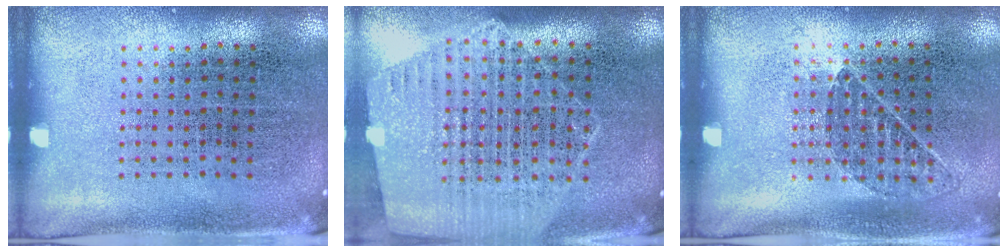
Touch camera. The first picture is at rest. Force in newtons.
{"total": 1.2, "press": 1.2, "slide": 0.1}
{"total": 0.9, "press": 0.7, "slide": 0.5}